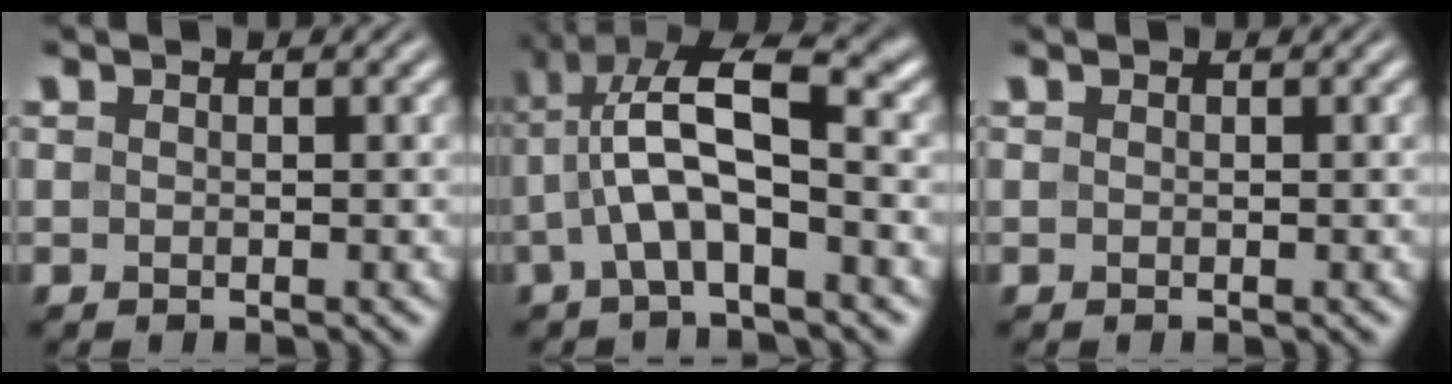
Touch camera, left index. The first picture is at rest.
{"total": 8.1, "force": [-0.6, 2.7, 7.6], "torque": [-0.150, 0.030, -0.019]}
{"total": 0.0}